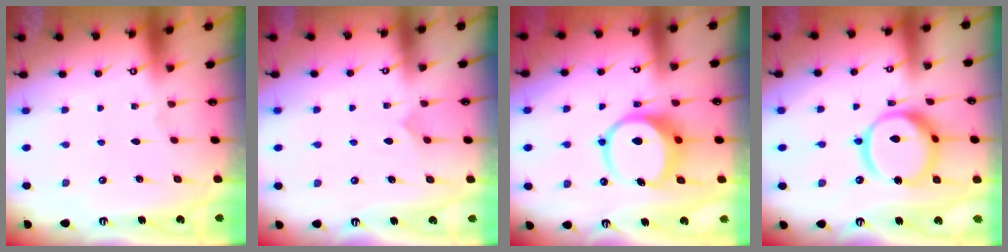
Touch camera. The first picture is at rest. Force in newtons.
{"total": 2.8, "press": 2.7, "slide": 0.2}
{"total": 9.4, "press": 9.3, "slide": 1.3}
{"total": 15.9, "press": 15.8, "slide": 1.7}